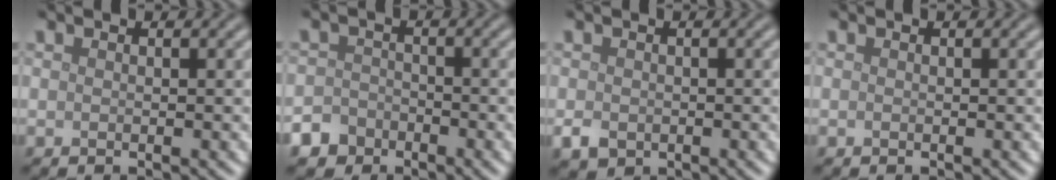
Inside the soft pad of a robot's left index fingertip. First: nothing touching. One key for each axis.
{"total": 4.2, "fx": -3.0, "fy": 2.9, "fz": 0.5, "tx": 0.015, "ty": -0.005, "tz": -0.055}
{"total": 1.8, "fx": -0.6, "fy": 1.4, "fz": 0.8, "tx": -0.013, "ty": -0.006, "tz": -0.016}
{"total": 0.0}